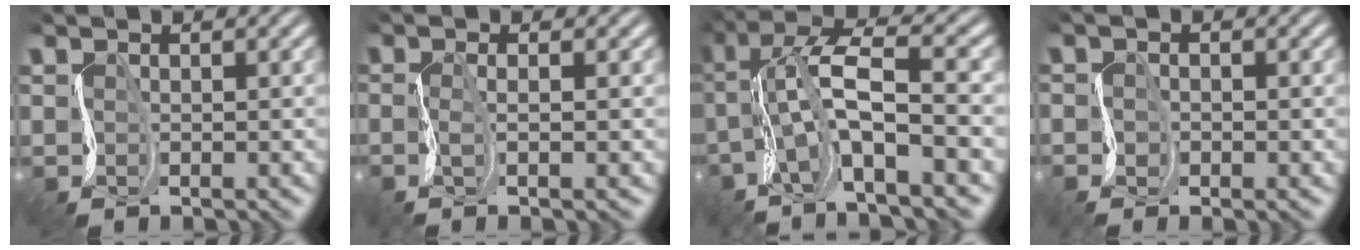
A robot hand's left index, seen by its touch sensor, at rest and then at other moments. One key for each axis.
{"total": 1.9, "fx": -0.9, "fy": 0.0, "fz": 1.6, "tx": -0.020, "ty": -0.010, "tz": -0.034}
{"total": 7.0, "fx": -2.0, "fy": 0.9, "fz": 6.7, "tx": -0.107, "ty": -0.003, "tz": -0.042}
{"total": 1.8, "fx": -0.8, "fy": 1.2, "fz": 1.1, "tx": -0.002, "ty": 0.006, "tz": -0.026}